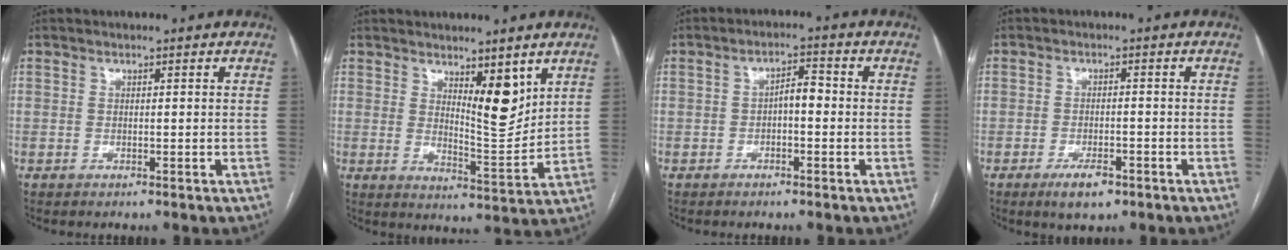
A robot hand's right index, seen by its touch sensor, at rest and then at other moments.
{"total": 6.9, "force": [3.9, 1.8, 5.4], "torque": [-0.089, -0.017, 0.070]}
{"total": 3.2, "force": [-0.5, 1.2, 2.9], "torque": [-0.043, 0.015, -0.009]}
{"total": 4.2, "force": [-2.6, 1.7, 2.8], "torque": [-0.050, -0.001, -0.039]}